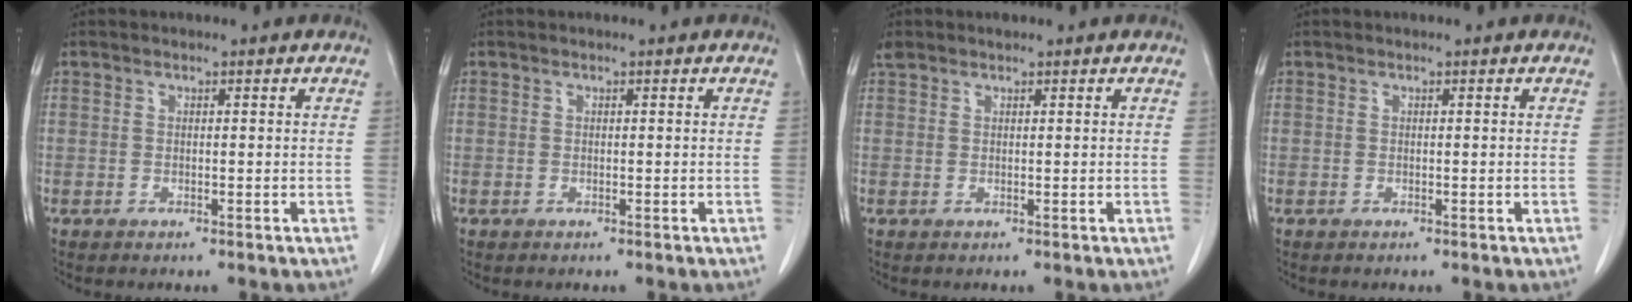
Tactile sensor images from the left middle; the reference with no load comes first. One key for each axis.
{"total": 0.0}
{"total": 1.3, "fx": 1.1, "fy": 0.5, "fz": 0.3, "tx": -0.015, "ty": 0.017, "tz": 0.024}
{"total": 0.0}